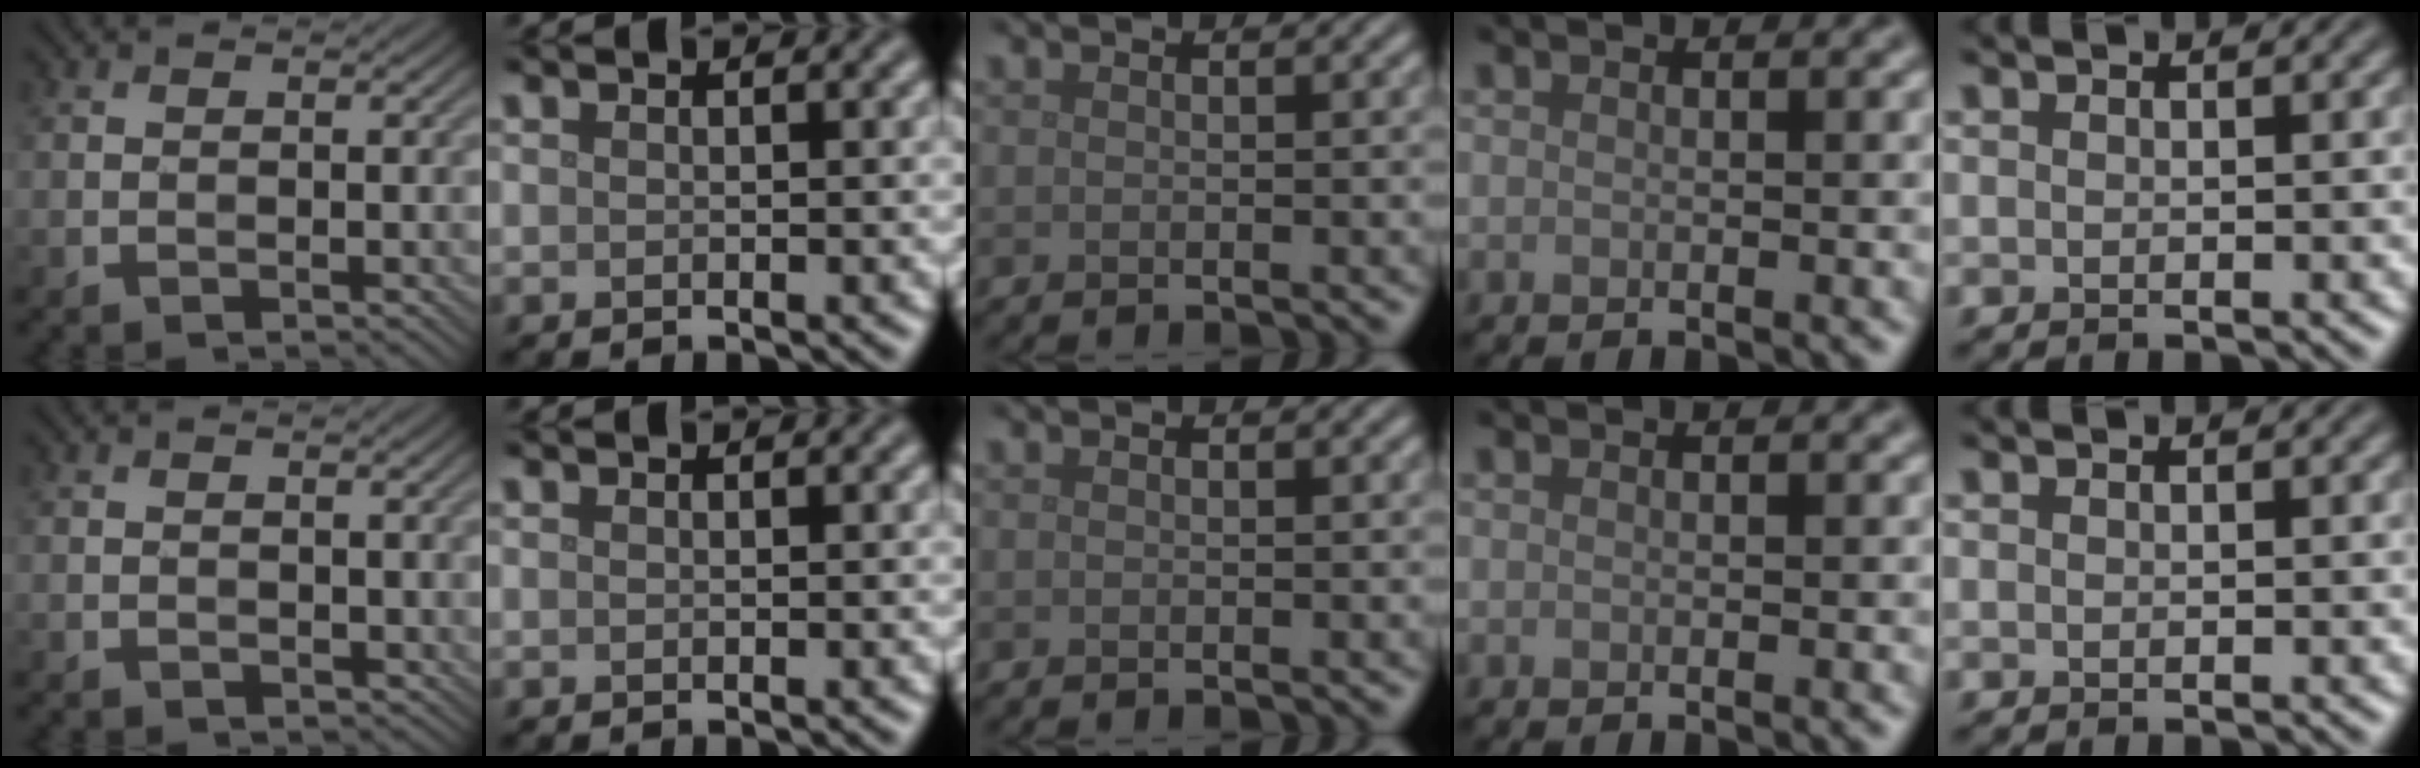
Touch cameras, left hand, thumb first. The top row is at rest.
{"thumb": {"total": 0.8, "force": [0.5, 0.6, 0.2], "torque": [-0.006, -0.005, 0.012]}}